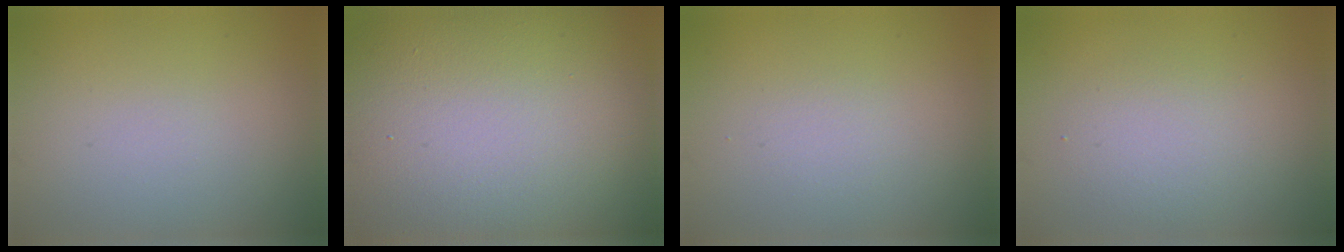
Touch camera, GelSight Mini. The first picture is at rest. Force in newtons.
{"total": 22.1, "press": 22.1, "slide": 1.1}
{"total": 2.6, "press": 2.6, "slide": 0.3}
{"total": 2.5, "press": 2.5, "slide": 0.2}